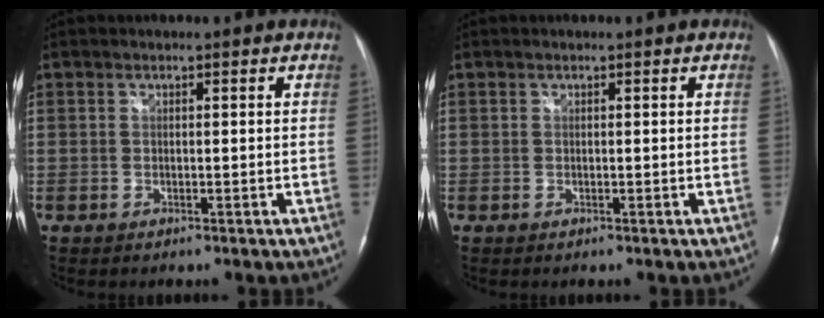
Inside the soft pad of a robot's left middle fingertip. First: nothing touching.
{"total": 0.0}